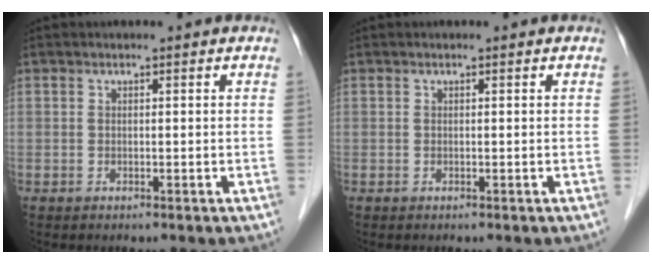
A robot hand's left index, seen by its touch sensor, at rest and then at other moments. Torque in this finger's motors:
{"motor_torque": [0.00, 0.00, 0.00, 0.00]}